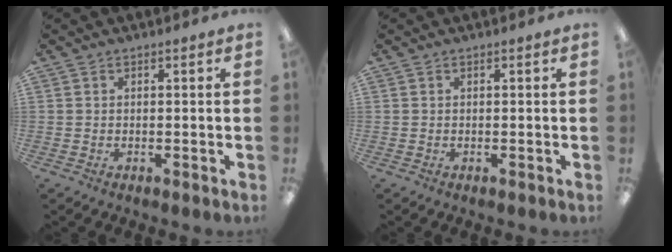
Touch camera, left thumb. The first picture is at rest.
{"total": 0.0}